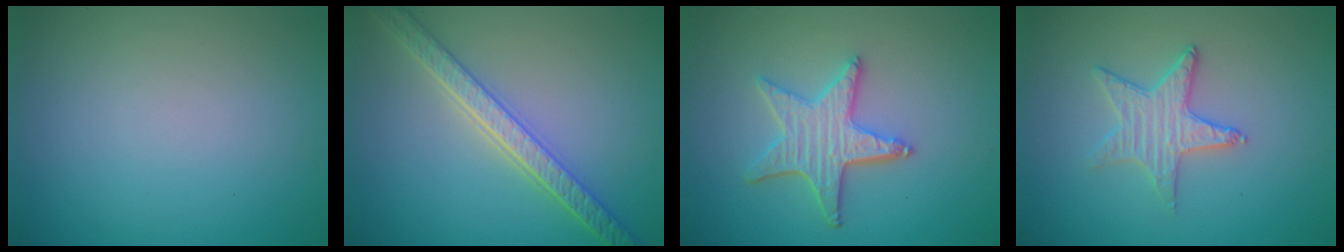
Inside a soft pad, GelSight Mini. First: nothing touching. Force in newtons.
{"total": 4.5, "press": 4.0, "slide": 2.1}
{"total": 4.3, "press": 3.6, "slide": 2.2}
{"total": 2.8, "press": 2.8, "slide": 0.4}